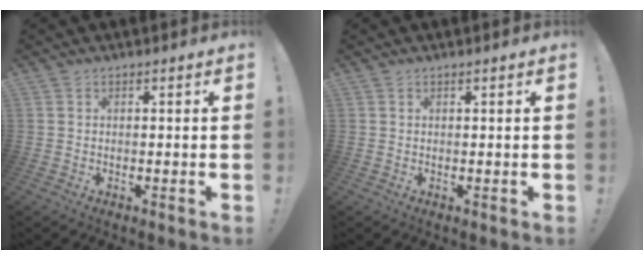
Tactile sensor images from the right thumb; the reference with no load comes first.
{"total": 0.5, "force": [0.3, -0.3, 0.3], "torque": [-0.001, -0.002, 0.004]}